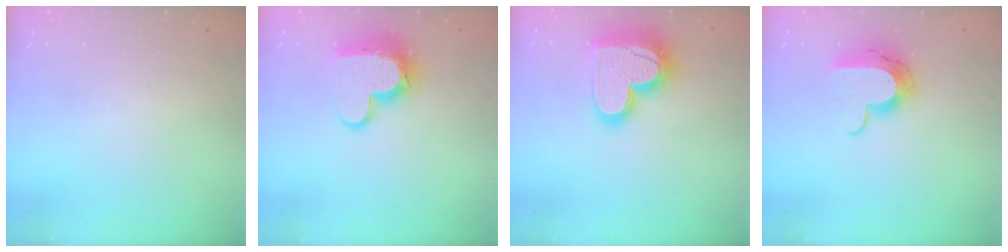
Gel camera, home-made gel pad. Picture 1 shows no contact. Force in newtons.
{"total": 14.0, "press": 14.0, "slide": 1.0}
{"total": 21.1, "press": 21.1, "slide": 1.5}
{"total": 10.5, "press": 10.5, "slide": 0.8}